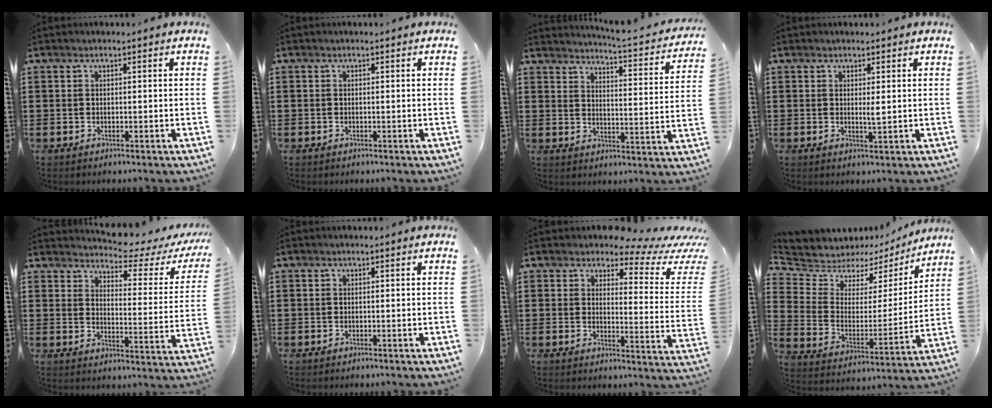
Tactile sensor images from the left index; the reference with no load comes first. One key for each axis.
{"total": 0.0}
{"total": 3.4, "fx": 3.1, "fy": -0.5, "fz": 1.1, "tx": -0.034, "ty": -0.034, "tz": 0.043}
{"total": 1.8, "fx": 0.4, "fy": 0.4, "fz": 1.7, "tx": -0.036, "ty": 0.001, "tz": 0.007}
{"total": 4.1, "fx": 3.7, "fy": 0.4, "fz": 1.5, "tx": -0.039, "ty": -0.034, "tz": 0.054}
{"total": 0.0}
{"total": 4.9, "fx": 4.0, "fy": 1.2, "fz": 2.5, "tx": -0.057, "ty": -0.023, "tz": 0.063}
{"total": 5.7, "fx": 5.2, "fy": 2.5, "fz": 0.0, "tx": -0.043, "ty": -0.038, "tz": 0.088}